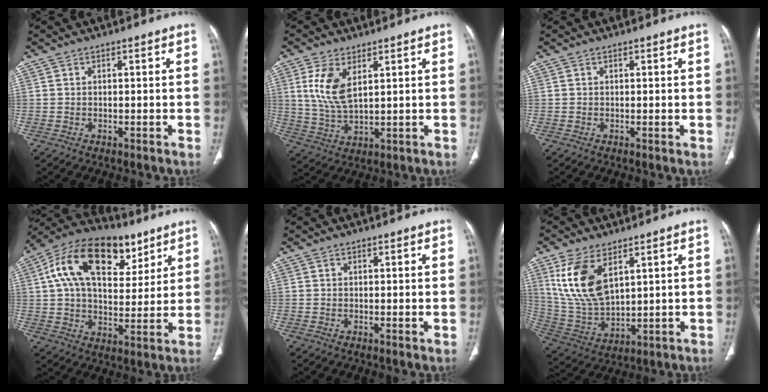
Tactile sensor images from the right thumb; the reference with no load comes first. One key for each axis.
{"total": 8.4, "fx": 3.2, "fy": 3.9, "fz": 6.6, "tx": -0.135, "ty": -0.011, "tz": 0.074}
{"total": 0.0}
{"total": 22.1, "fx": 9.4, "fy": 13.1, "fz": 15.1, "tx": -0.231, "ty": 0.007, "tz": 0.151}
{"total": 0.5, "fx": 0.2, "fy": 0.1, "fz": 0.5, "tx": -0.013, "ty": -0.004, "tz": 0.001}
{"total": 13.4, "fx": 6.0, "fy": 6.8, "fz": 9.8, "tx": -0.192, "ty": -0.023, "tz": 0.138}